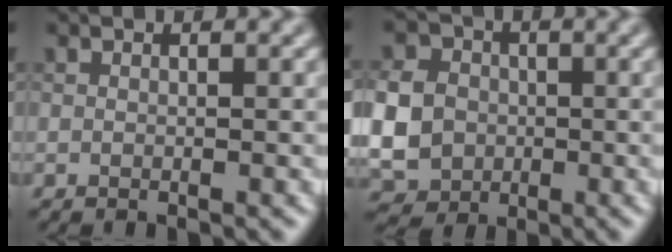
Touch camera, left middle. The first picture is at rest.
{"total": 7.1, "force": [-0.7, 6.3, 3.2], "torque": [-0.077, 0.001, -0.035]}